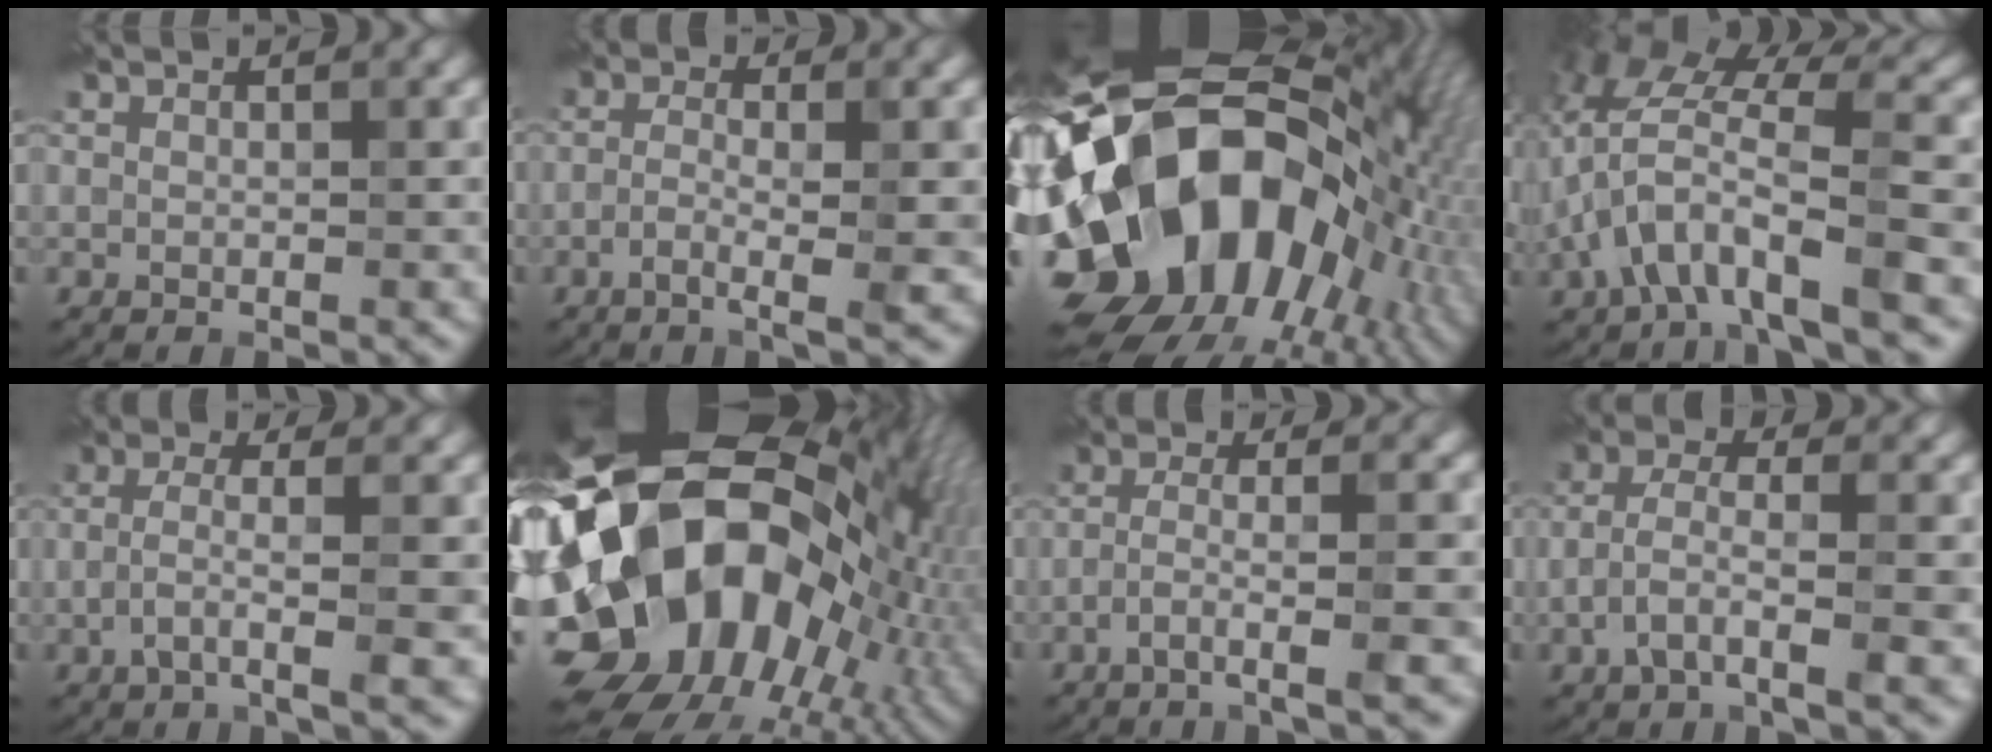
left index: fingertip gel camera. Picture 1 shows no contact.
{"total": 4.9, "force": [-1.3, 0.9, 4.7], "torque": [-0.080, -0.001, -0.027]}
{"total": 21.3, "force": [-3.8, 14.5, 15.1], "torque": [-0.318, -0.011, -0.074]}
{"total": 8.5, "force": [-1.9, 2.8, 7.8], "torque": [-0.156, 0.015, -0.040]}
{"total": 4.3, "force": [-0.9, 0.8, 4.1], "torque": [-0.084, 0.003, -0.023]}
{"total": 20.2, "force": [-1.5, 14.6, 13.8], "torque": [-0.298, 0.024, -0.041]}
{"total": 4.6, "force": [-2.0, 0.5, 4.1], "torque": [-0.069, 0.007, -0.049]}
{"total": 4.9, "force": [-1.4, 1.7, 4.4], "torque": [-0.097, 0.007, -0.032]}